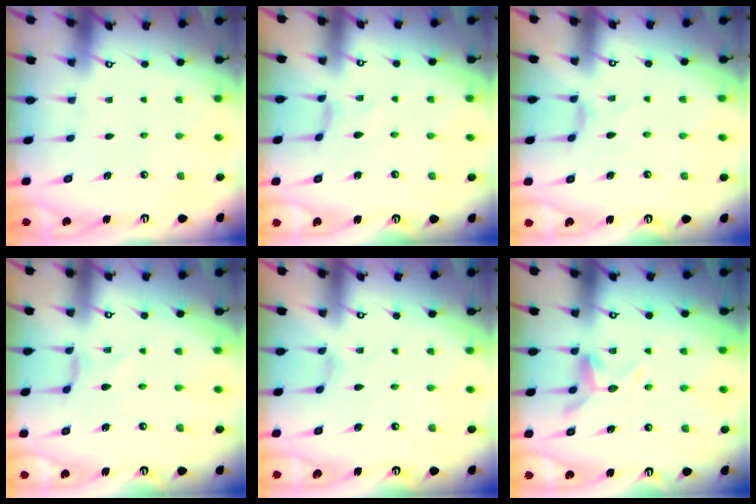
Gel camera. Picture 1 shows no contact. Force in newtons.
{"total": 1.0, "press": 0.9, "slide": 0.4}
{"total": 2.1, "press": 2.1, "slide": 0.4}
{"total": 0.0}
{"total": 0.0}
{"total": 6.9, "press": 6.9, "slide": 0.9}